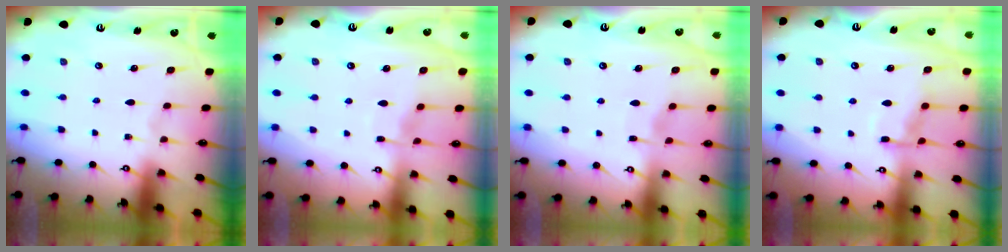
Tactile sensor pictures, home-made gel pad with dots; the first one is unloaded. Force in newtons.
{"total": 4.6, "press": 4.6, "slide": 0.3}
{"total": 2.8, "press": 2.8, "slide": 0.4}
{"total": 9.1, "press": 9.0, "slide": 0.9}